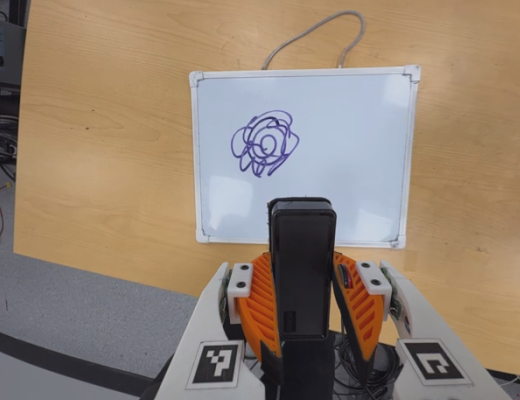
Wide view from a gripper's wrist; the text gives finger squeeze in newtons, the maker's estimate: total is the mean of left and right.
{"total": 4.1, "left": 2.6, "right": 5.6}